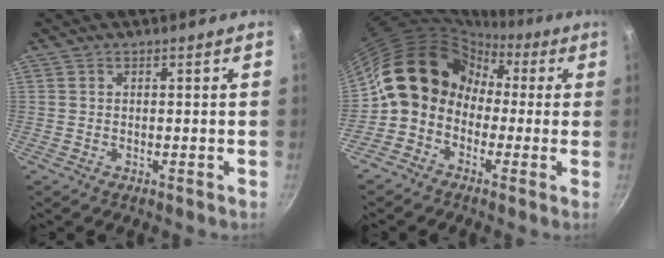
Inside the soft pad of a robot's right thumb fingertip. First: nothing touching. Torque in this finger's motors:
{"motor_torque": [1.04, 2.98, 1.47, -1.06, 0.46]}